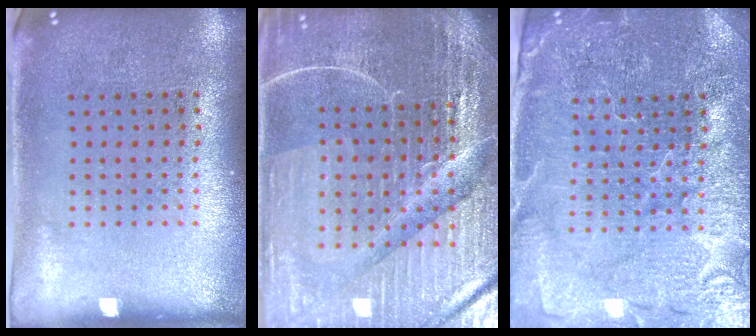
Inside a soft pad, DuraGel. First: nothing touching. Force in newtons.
{"total": 5.8, "press": 5.3, "slide": 2.4}
{"total": 4.1, "press": 3.9, "slide": 1.3}